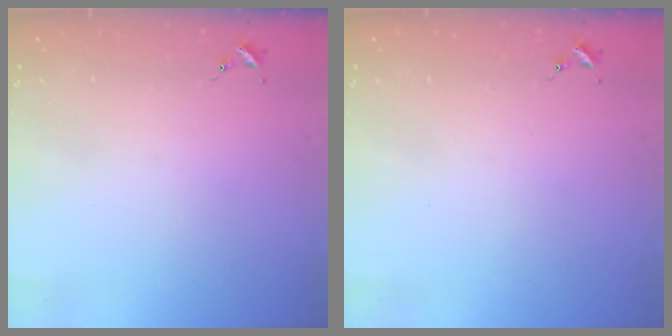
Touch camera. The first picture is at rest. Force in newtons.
{"total": 0.0}